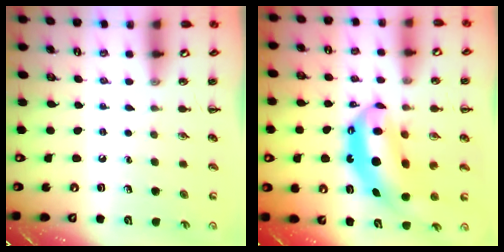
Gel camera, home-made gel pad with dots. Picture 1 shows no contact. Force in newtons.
{"total": 10.3, "press": 10.0, "slide": 2.4}